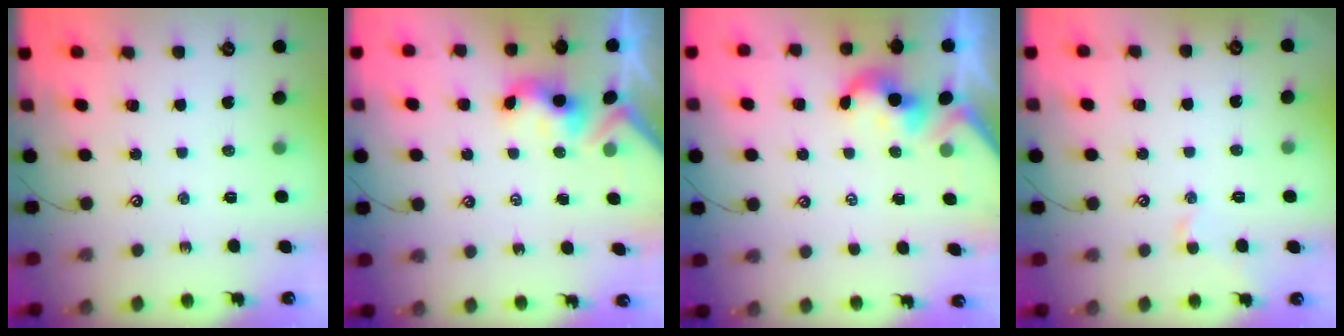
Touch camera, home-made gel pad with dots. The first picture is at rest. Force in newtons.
{"total": 3.6, "press": 3.6, "slide": 0.3}
{"total": 1.0, "press": 0.9, "slide": 0.5}
{"total": 0.5, "press": 0.4, "slide": 0.4}